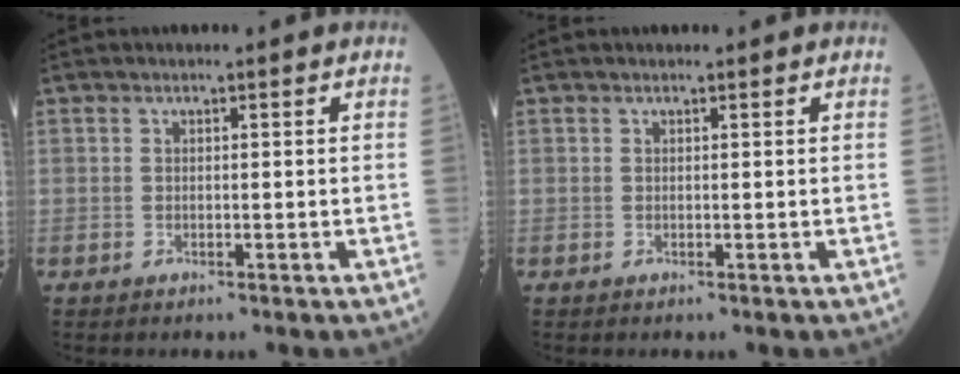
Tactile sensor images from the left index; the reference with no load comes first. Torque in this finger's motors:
{"motor_torque": [0.03, 0.12, -0.02, -0.01]}